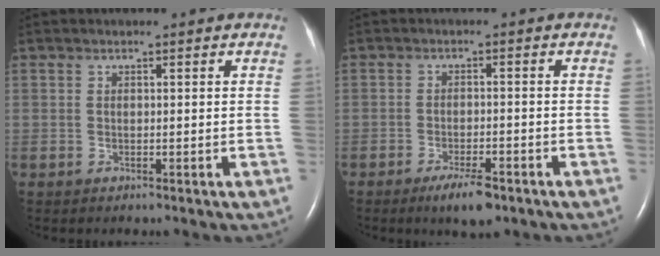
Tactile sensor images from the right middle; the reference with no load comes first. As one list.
[{"total": 4.7, "force": [-3.2, 1.1, 3.3], "torque": [-0.065, -0.007, -0.049]}]